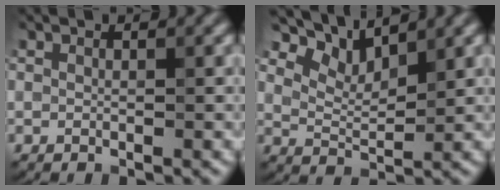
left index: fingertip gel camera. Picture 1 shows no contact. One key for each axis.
{"total": 4.2, "fx": 3.7, "fy": 1.1, "fz": 1.5, "tx": -0.036, "ty": 0.000, "tz": 0.068}